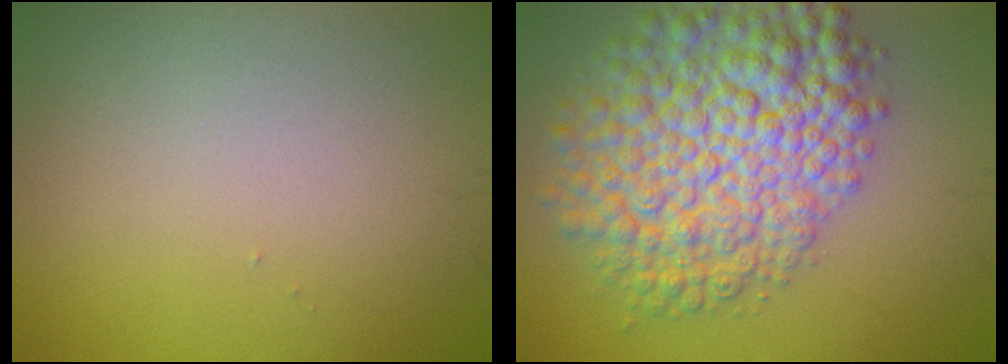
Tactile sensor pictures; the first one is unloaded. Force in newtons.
{"total": 10.1, "press": 10.1, "slide": 0.3}